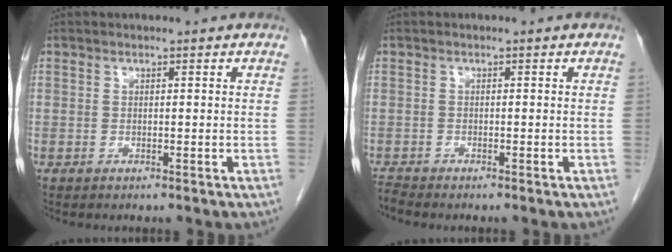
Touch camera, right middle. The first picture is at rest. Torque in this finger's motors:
{"motor_torque": [0.33, -0.19, 0.05, 0.01]}